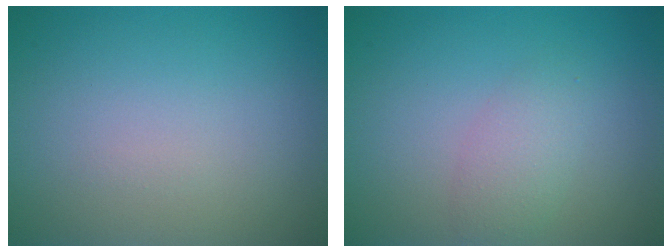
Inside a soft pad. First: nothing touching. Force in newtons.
{"total": 2.1, "press": 2.1, "slide": 0.1}